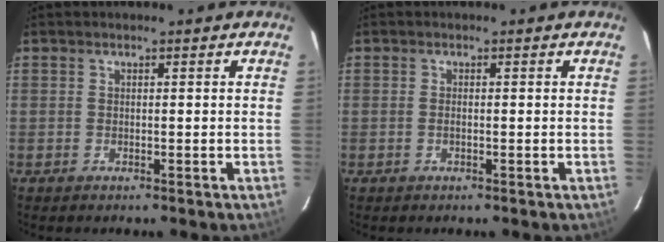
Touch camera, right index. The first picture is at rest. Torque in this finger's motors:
{"motor_torque": [-0.01, 0.08, 0.05, 0.00]}